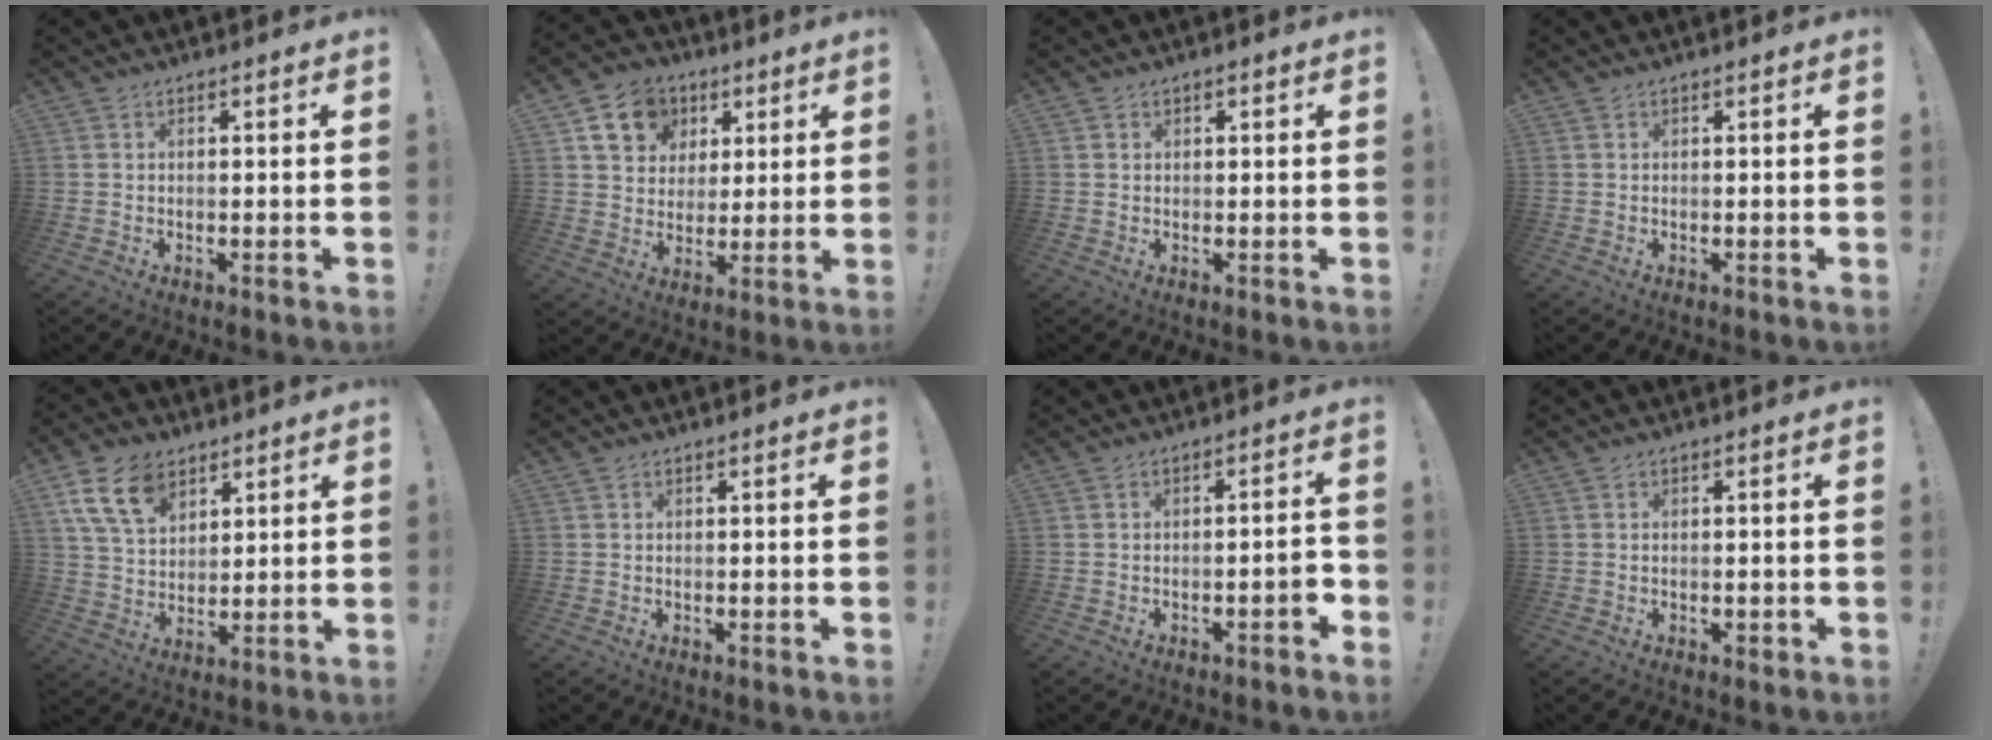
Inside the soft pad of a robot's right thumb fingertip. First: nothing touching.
{"total": 13.4, "force": [5.7, 10.9, 5.3], "torque": [-0.069, -0.021, 0.112]}
{"total": 0.8, "force": [0.4, 0.7, 0.0], "torque": [0.008, -0.002, 0.006]}
{"total": 0.0}
{"total": 13.6, "force": [7.8, 8.6, 7.1], "torque": [-0.131, -0.027, 0.150]}
{"total": 0.0}
{"total": 4.5, "force": [-1.8, 0.9, 4.1], "torque": [-0.062, 0.008, -0.027]}
{"total": 0.9, "force": [-0.1, 0.5, 0.8], "torque": [-0.013, 0.001, -0.001]}